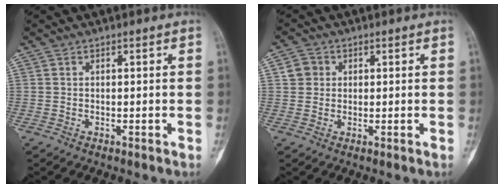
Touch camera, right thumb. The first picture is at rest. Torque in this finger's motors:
{"motor_torque": [-0.01, 0.62, 0.17, -0.19, -0.01]}